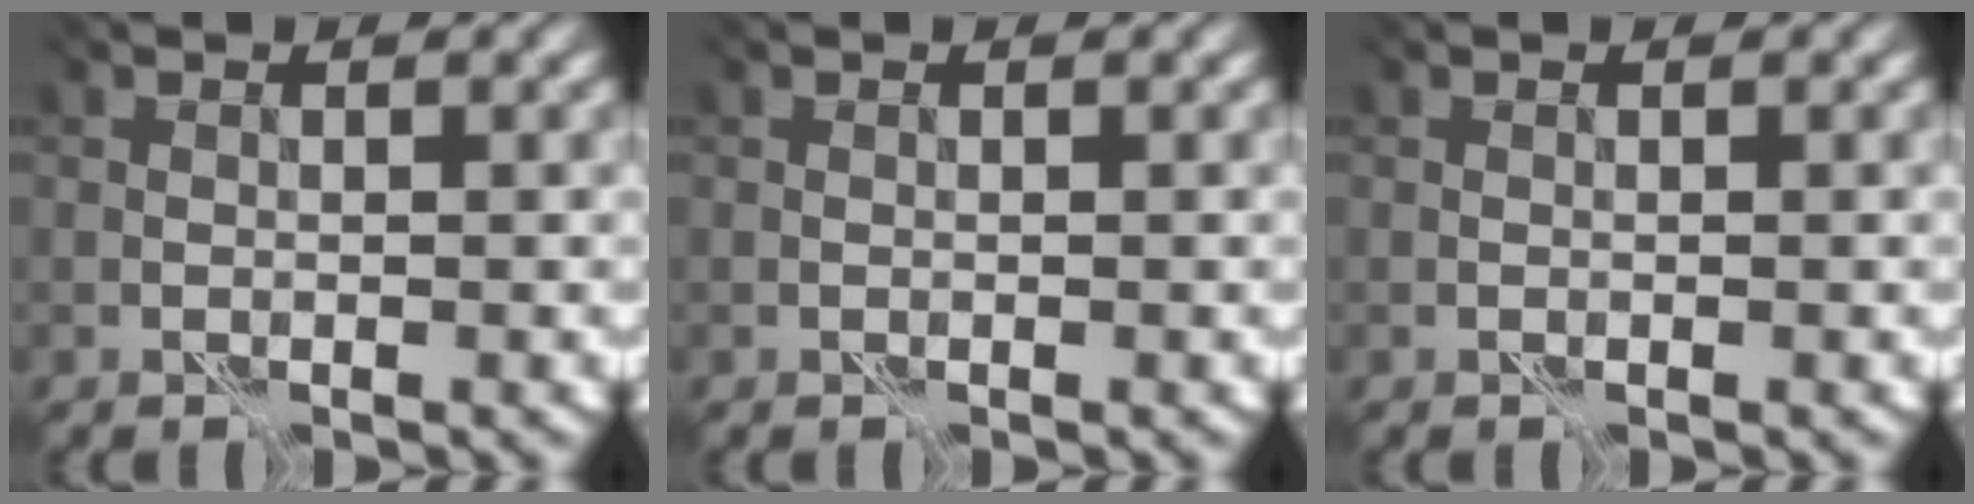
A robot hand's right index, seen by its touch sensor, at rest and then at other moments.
{"total": 0.0}
{"total": 0.0}